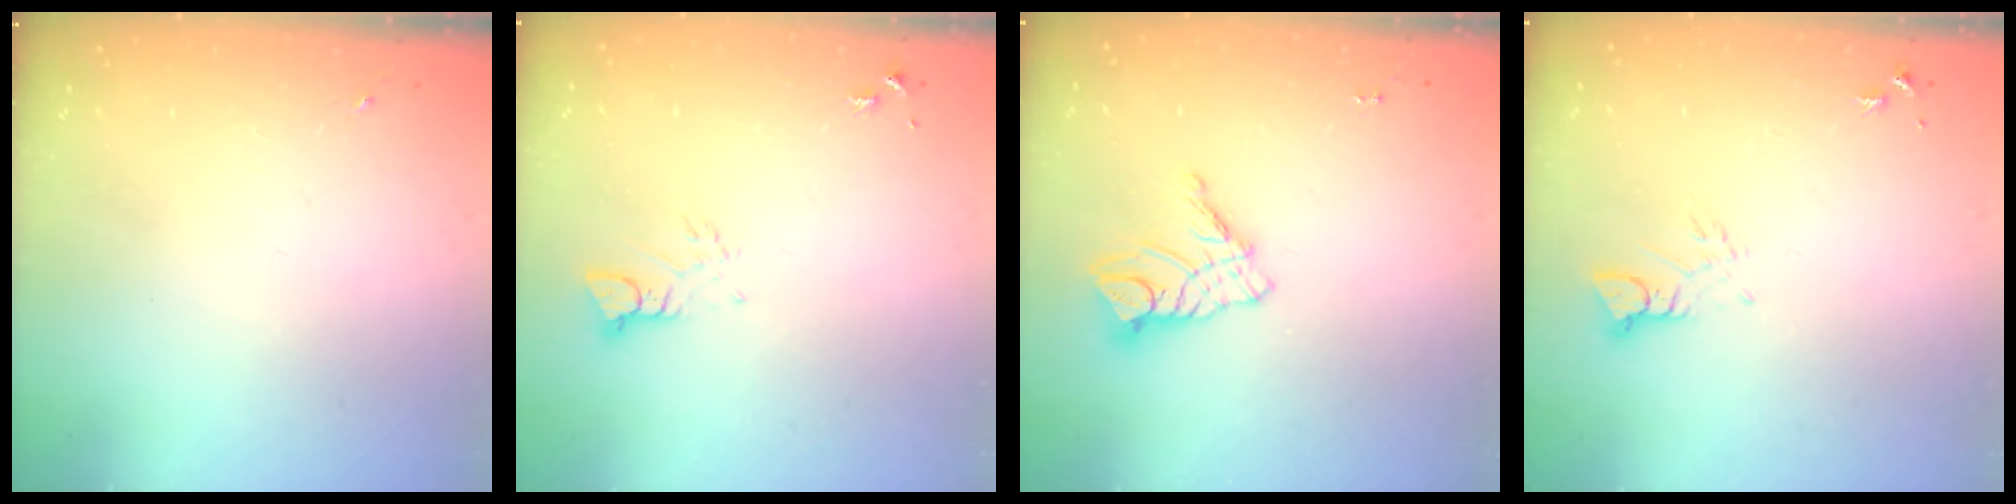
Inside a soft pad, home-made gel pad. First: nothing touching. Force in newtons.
{"total": 3.6, "press": 3.6, "slide": 0.3}
{"total": 10.8, "press": 10.7, "slide": 0.7}
{"total": 3.5, "press": 3.5, "slide": 0.2}